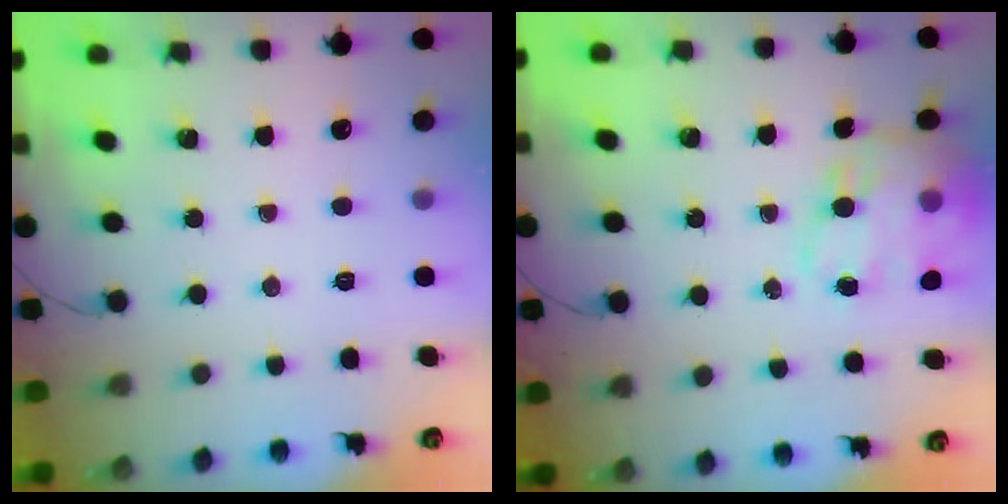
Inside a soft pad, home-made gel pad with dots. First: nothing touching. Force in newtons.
{"total": 17.3, "press": 16.8, "slide": 4.3}